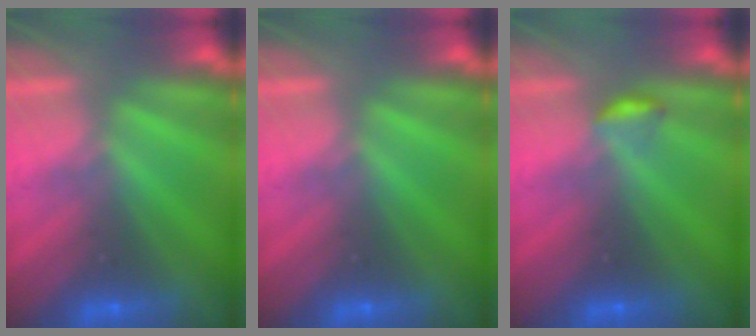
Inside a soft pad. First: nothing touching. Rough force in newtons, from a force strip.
{"total": 0.0}
{"total": 2.8}